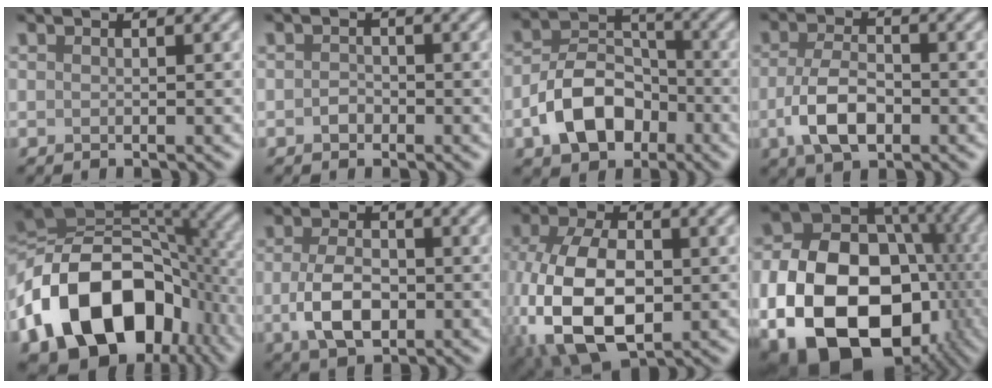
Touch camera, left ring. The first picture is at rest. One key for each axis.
{"total": 1.1, "fx": -0.5, "fy": 0.9, "fz": 0.4, "tx": -0.008, "ty": -0.002, "tz": -0.011}
{"total": 7.0, "fx": -3.0, "fy": 4.8, "fz": 4.2, "tx": -0.071, "ty": 0.002, "tz": -0.062}
{"total": 5.1, "fx": -1.6, "fy": 2.7, "fz": 4.0, "tx": -0.083, "ty": -0.003, "tz": -0.035}
{"total": 17.4, "fx": -6.2, "fy": 11.9, "fz": 11.1, "tx": -0.212, "ty": -0.001, "tz": -0.116}
{"total": 4.8, "fx": -1.0, "fy": 2.8, "fz": 3.8, "tx": -0.082, "ty": -0.006, "tz": -0.020}
{"total": 12.3, "fx": -2.6, "fy": 7.5, "fz": 9.4, "tx": -0.223, "ty": -0.021, "tz": -0.048}
{"total": 19.7, "fx": -5.5, "fy": 14.0, "fz": 12.6, "tx": -0.232, "ty": -0.036, "tz": -0.081}